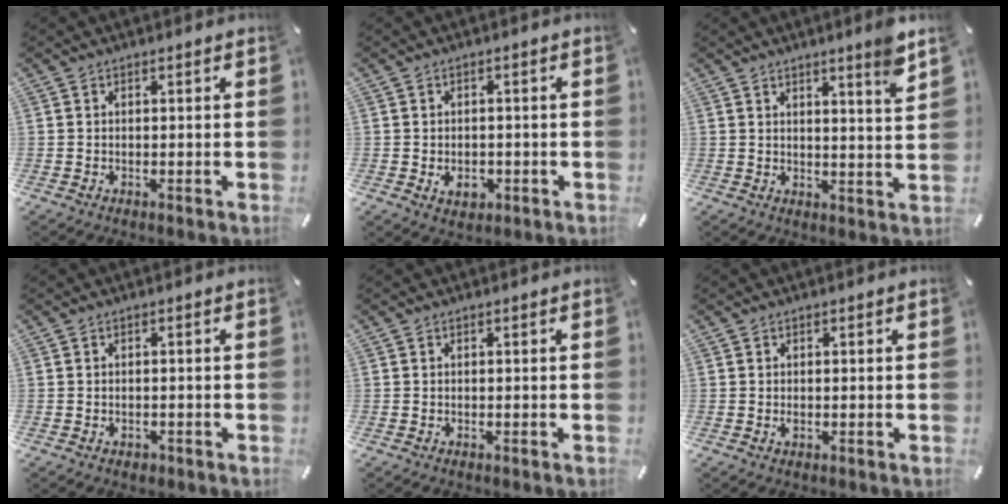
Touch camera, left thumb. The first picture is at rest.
{"total": 4.0, "force": [-1.2, 2.9, 2.5], "torque": [-0.040, 0.000, -0.022]}
{"total": 6.0, "force": [4.6, 0.0, 3.8], "torque": [-0.060, -0.031, 0.075]}
{"total": 1.0, "force": [-0.5, 0.8, 0.4], "torque": [-0.007, 0.002, -0.011]}
{"total": 0.0}
{"total": 0.7, "force": [-0.1, 0.5, 0.5], "torque": [-0.009, -0.002, -0.001]}